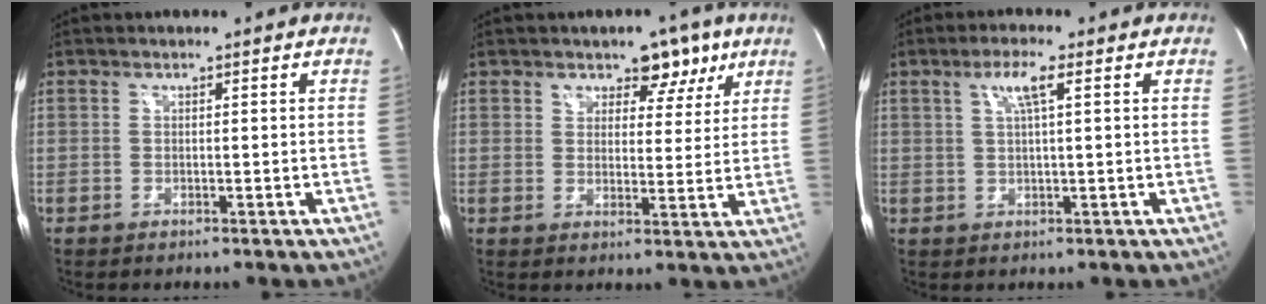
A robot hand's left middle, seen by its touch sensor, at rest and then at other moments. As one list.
[{"total": 6.2, "force": [4.0, 3.8, 2.9], "torque": [-0.017, 0.004, 0.054]}, {"total": 3.9, "force": [1.6, 0.1, 3.6], "torque": [-0.070, 0.004, 0.030]}]